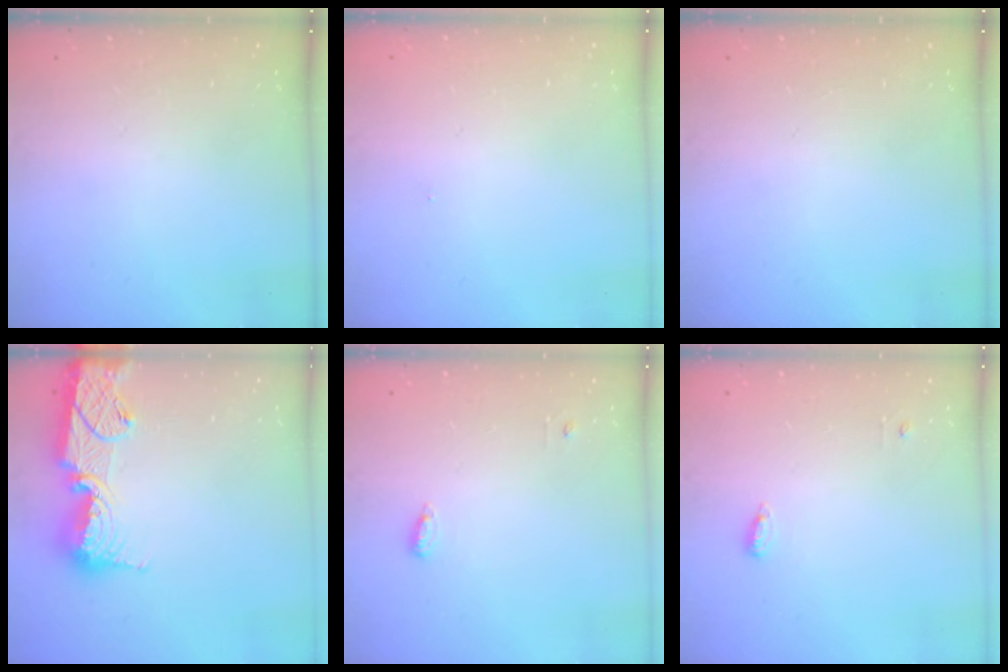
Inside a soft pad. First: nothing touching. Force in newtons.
{"total": 5.3, "press": 0.3, "slide": 5.2}
{"total": 0.0}
{"total": 16.0, "press": 15.9, "slide": 1.4}
{"total": 3.7, "press": 3.6, "slide": 1.0}
{"total": 3.7, "press": 3.6, "slide": 1.0}